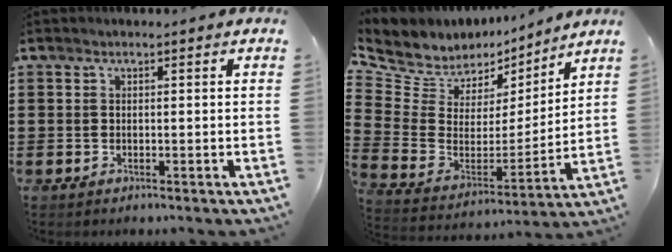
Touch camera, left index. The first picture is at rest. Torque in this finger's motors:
{"motor_torque": [1.07, -1.07, 0.28, 0.02]}